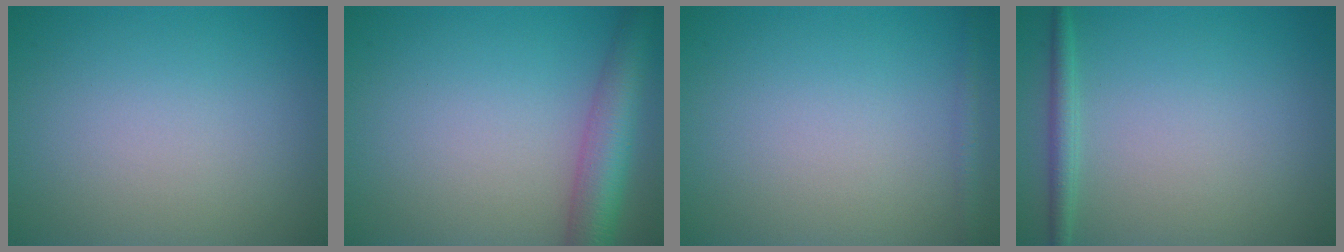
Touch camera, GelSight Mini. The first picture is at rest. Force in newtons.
{"total": 5.2, "press": 5.2, "slide": 0.2}
{"total": 1.0, "press": 1.0, "slide": 0.1}
{"total": 1.6, "press": 1.6, "slide": 0.1}